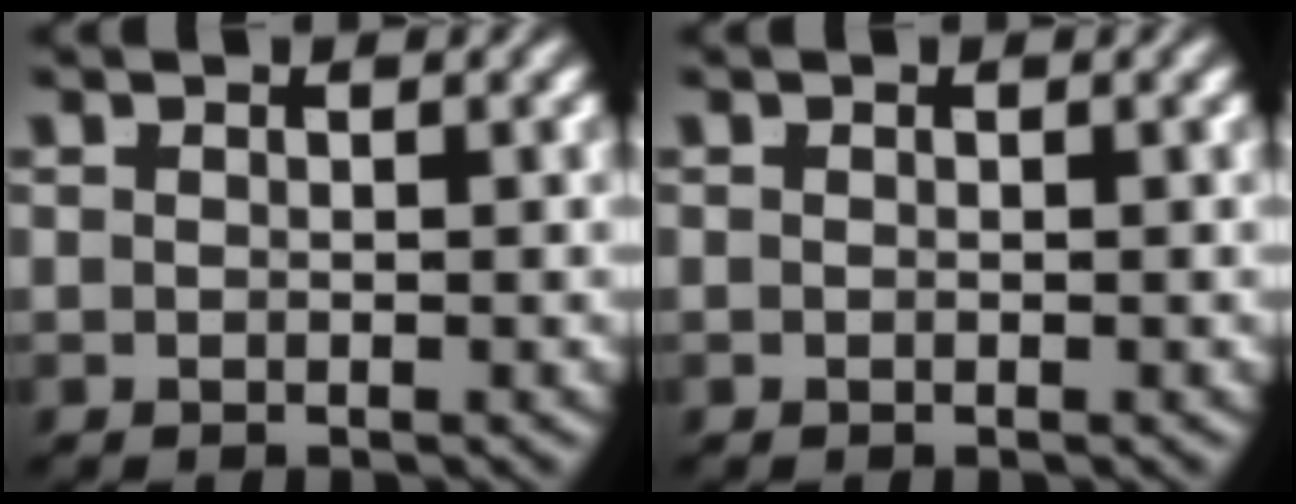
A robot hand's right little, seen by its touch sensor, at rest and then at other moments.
{"total": 0.0}